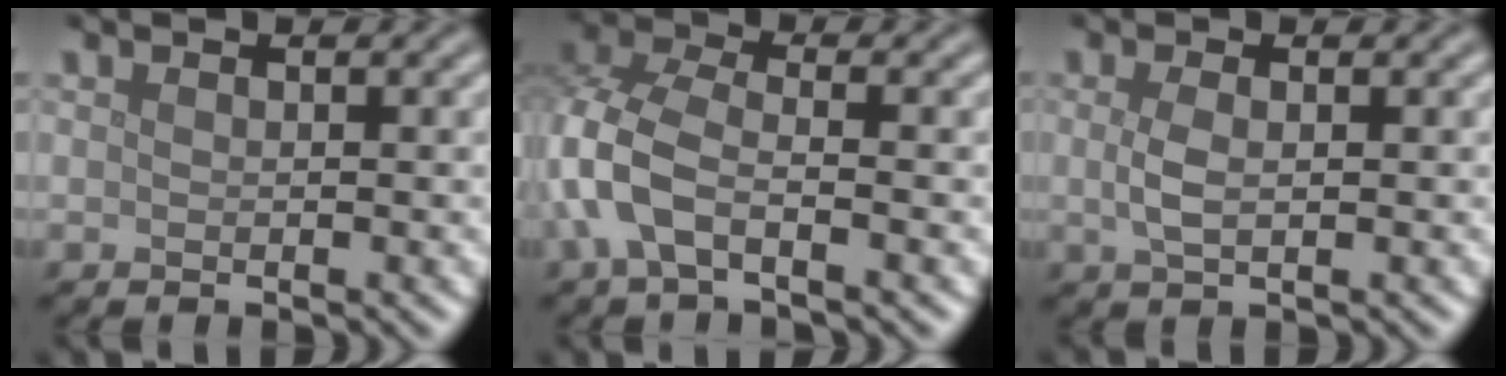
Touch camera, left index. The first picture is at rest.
{"total": 5.4, "force": [-1.6, 2.7, 4.4], "torque": [-0.111, 0.006, -0.044]}
{"total": 1.9, "force": [0.1, 0.8, 1.7], "torque": [-0.041, 0.000, 0.002]}